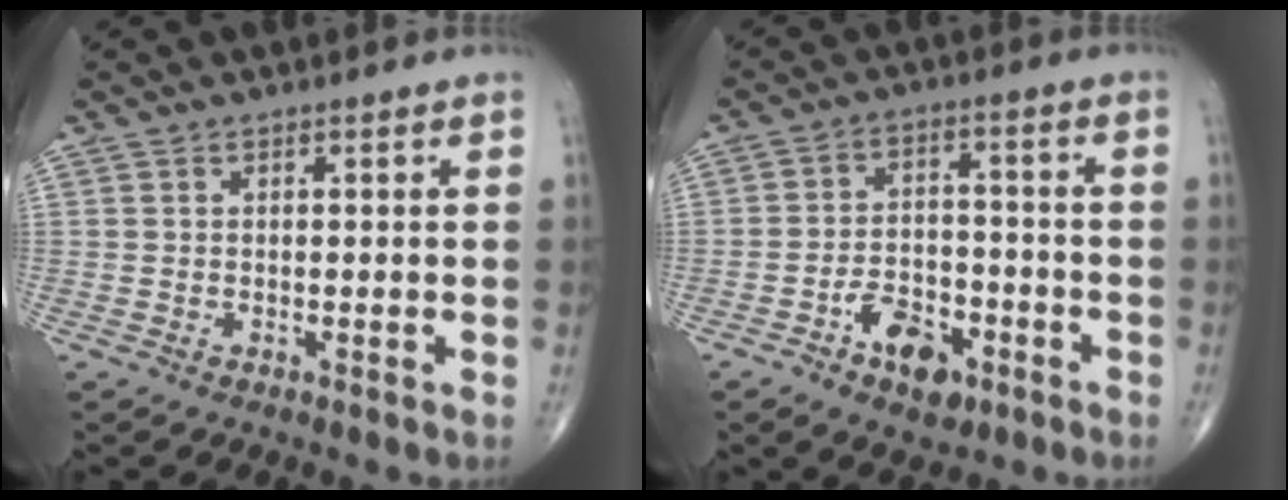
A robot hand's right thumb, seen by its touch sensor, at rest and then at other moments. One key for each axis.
{"total": 9.1, "fx": -4.8, "fy": 5.2, "fz": 5.7, "tx": -0.068, "ty": 0.033, "tz": -0.077}